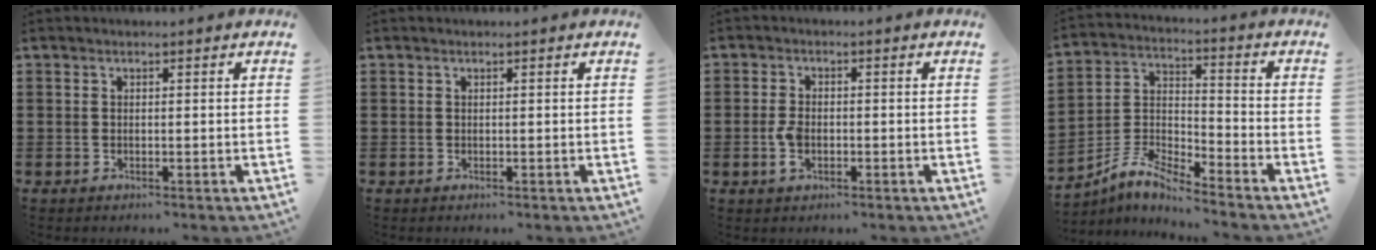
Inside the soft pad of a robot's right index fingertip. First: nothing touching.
{"total": 0.0}
{"total": 3.2, "force": [-0.8, 1.9, 2.4], "torque": [-0.060, -0.003, -0.017]}
{"total": 5.8, "force": [-5.5, 0.7, 1.7], "torque": [-0.060, -0.014, -0.115]}